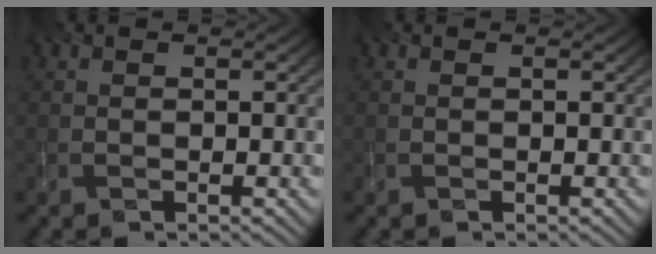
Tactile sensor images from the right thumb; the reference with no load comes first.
{"total": 0.0}